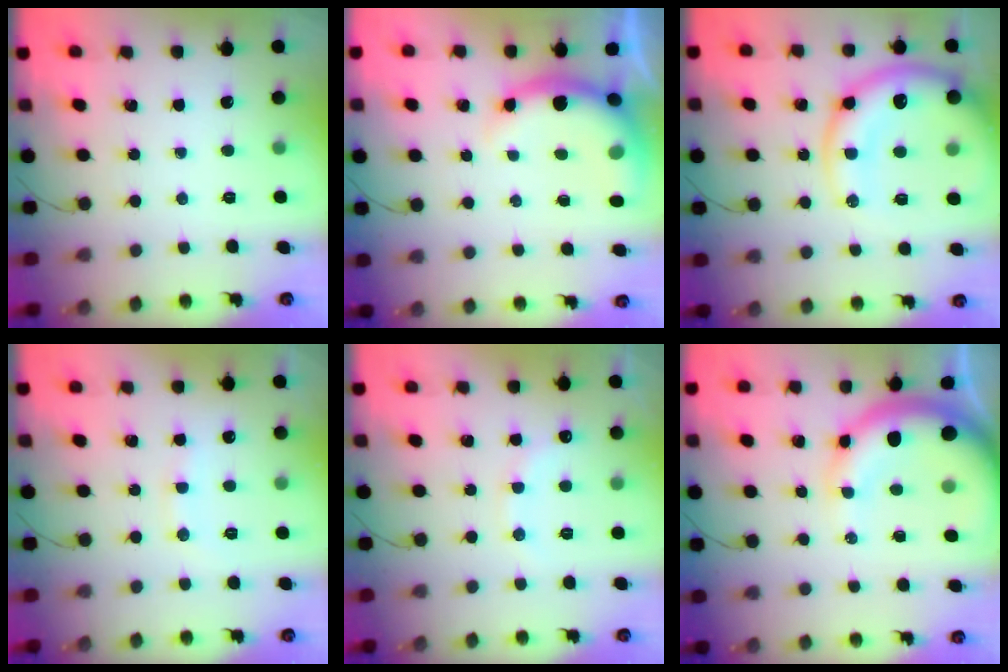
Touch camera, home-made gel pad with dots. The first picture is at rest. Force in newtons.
{"total": 9.3, "press": 9.1, "slide": 1.5}
{"total": 18.2, "press": 17.7, "slide": 3.9}
{"total": 8.1, "press": 8.0, "slide": 1.0}
{"total": 9.8, "press": 9.7, "slide": 1.4}
{"total": 13.5, "press": 13.2, "slide": 2.6}